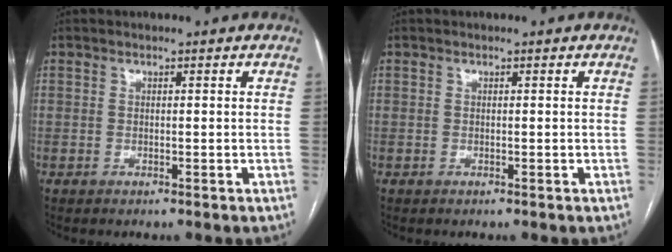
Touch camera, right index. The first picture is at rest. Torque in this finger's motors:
{"motor_torque": [-0.01, 0.00, 0.00, 0.00]}